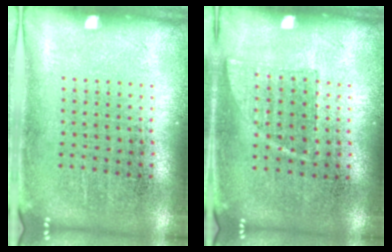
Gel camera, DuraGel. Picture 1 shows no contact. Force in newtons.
{"total": 0.7, "press": 0.7, "slide": 0.3}